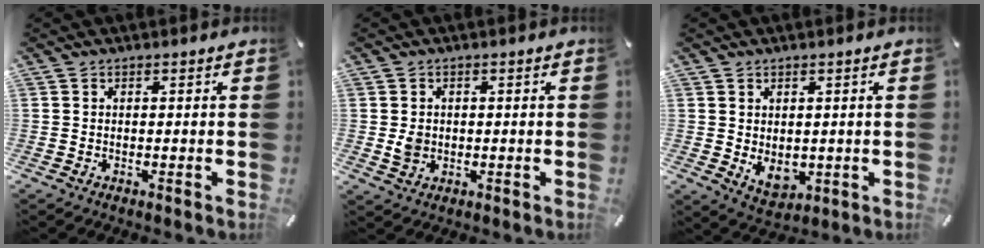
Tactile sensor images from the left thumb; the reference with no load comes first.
{"total": 3.2, "force": [-0.1, 2.9, 1.4], "torque": [-0.017, 0.001, -0.002]}
{"total": 4.9, "force": [0.4, 4.2, 2.6], "torque": [-0.036, -0.007, 0.007]}